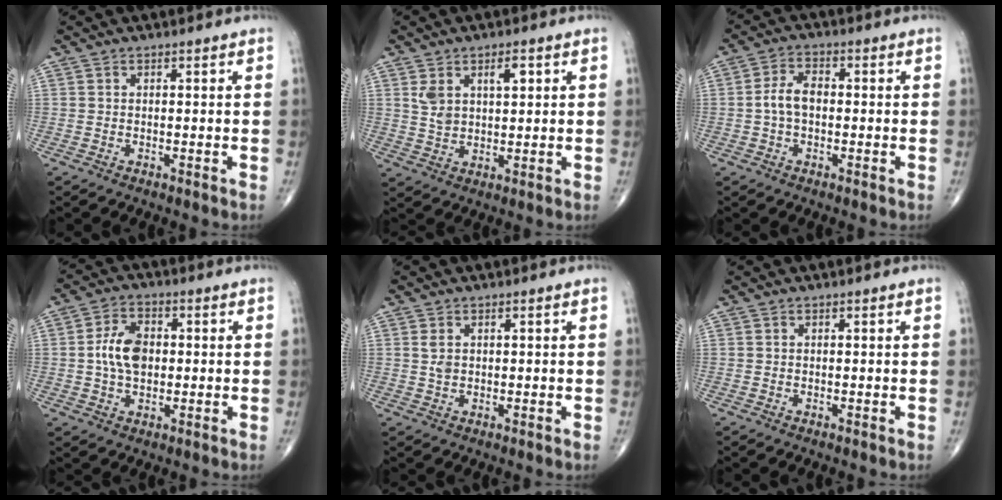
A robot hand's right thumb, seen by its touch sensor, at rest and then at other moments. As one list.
[{"total": 6.4, "force": [2.5, 3.5, 4.8], "torque": [-0.073, -0.008, 0.051]}, {"total": 4.9, "force": [-0.5, 3.0, 3.9], "torque": [-0.073, 0.018, -0.015]}, {"total": 7.8, "force": [0.2, 5.1, 5.9], "torque": [-0.100, 0.010, -0.001]}, {"total": 2.0, "force": [0.5, 1.3, 1.5], "torque": [-0.030, 0.003, 0.014]}, {"total": 0.0}]